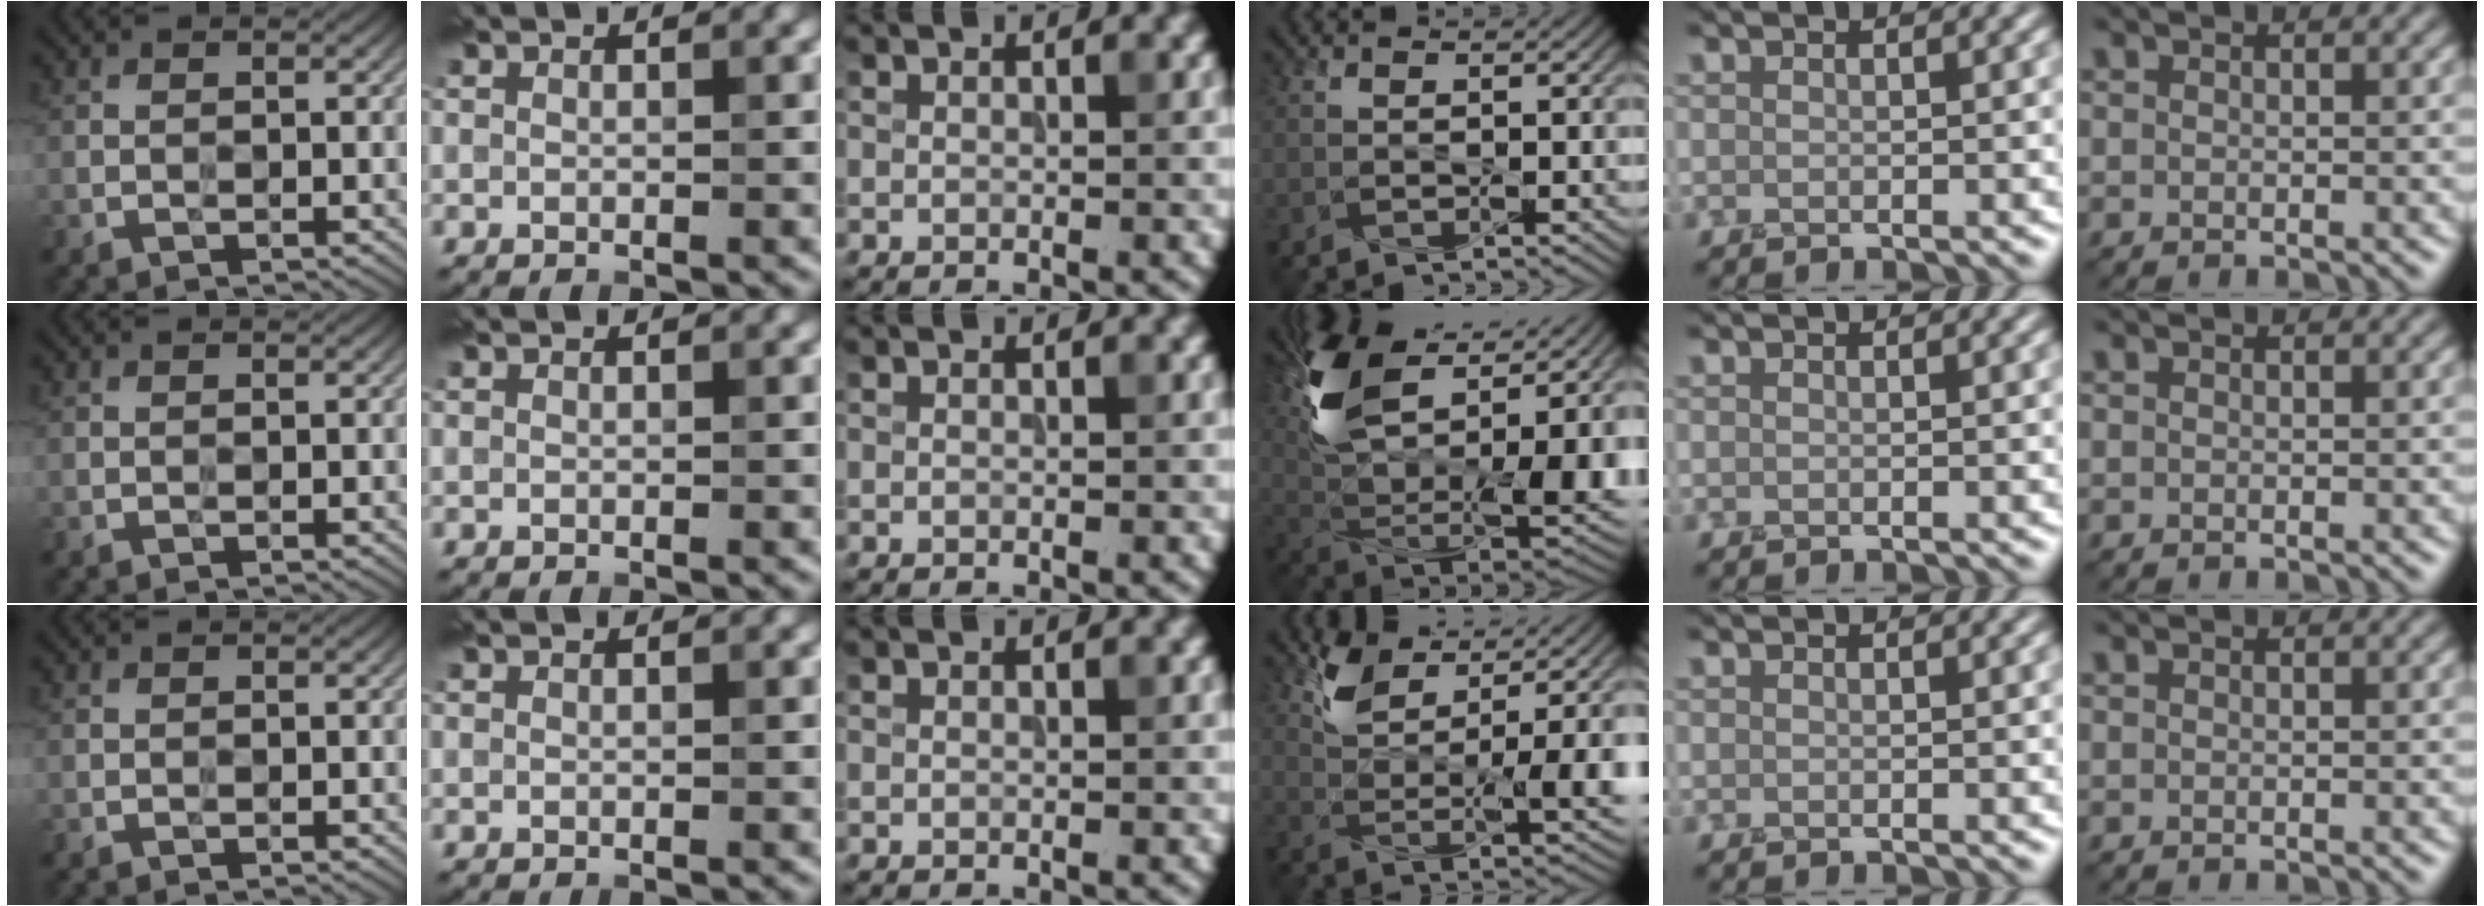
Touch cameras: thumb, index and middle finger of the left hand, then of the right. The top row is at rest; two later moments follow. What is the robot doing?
{"motion": "squeeze", "object": "paper clamp"}